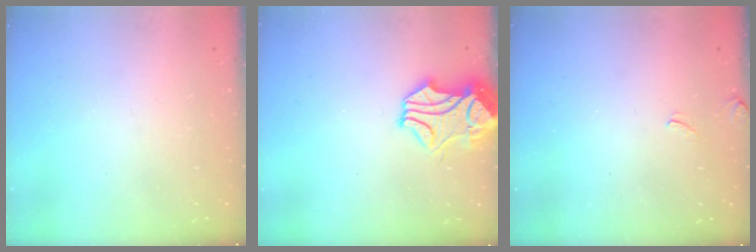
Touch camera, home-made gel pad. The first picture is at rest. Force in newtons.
{"total": 1.9, "press": 1.2, "slide": 1.5}
{"total": 3.9, "press": 3.9, "slide": 0.4}